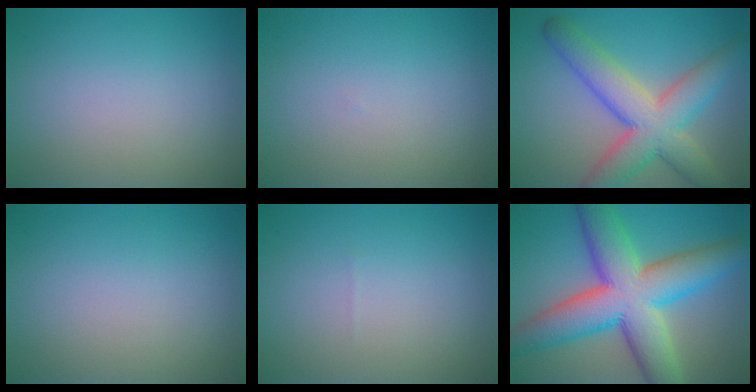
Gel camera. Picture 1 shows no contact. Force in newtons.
{"total": 0.0}
{"total": 8.4, "press": 8.4, "slide": 0.4}
{"total": 0.0}
{"total": 0.0}
{"total": 12.5, "press": 12.5, "slide": 0.5}